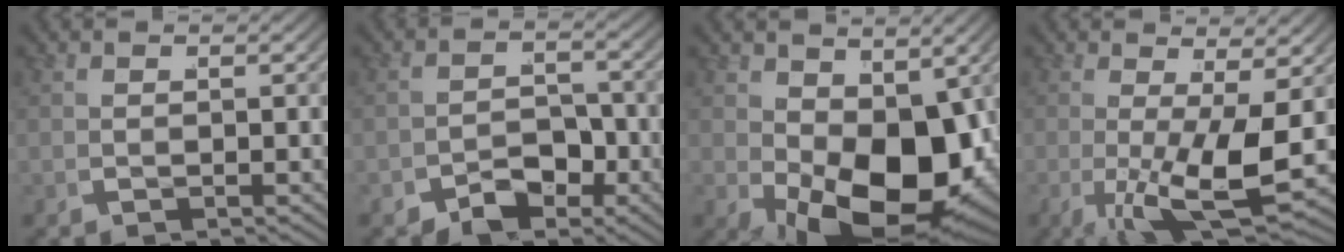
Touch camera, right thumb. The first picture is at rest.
{"total": 3.4, "force": [-2.7, 1.8, 1.1], "torque": [-0.011, -0.005, -0.050]}
{"total": 12.3, "force": [-1.6, 7.4, 9.8], "torque": [-0.159, -0.049, 0.001]}
{"total": 8.2, "force": [-1.1, 3.3, 7.5], "torque": [-0.146, -0.028, -0.011]}